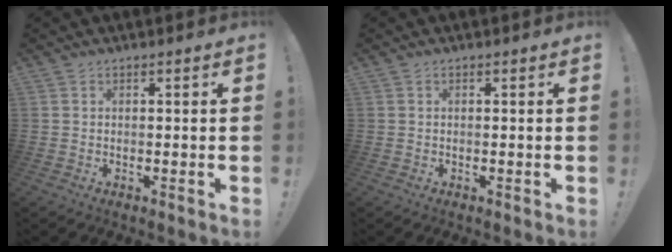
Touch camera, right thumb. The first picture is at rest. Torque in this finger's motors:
{"motor_torque": [-0.13, -0.07, -0.20, 0.28, 0.00]}